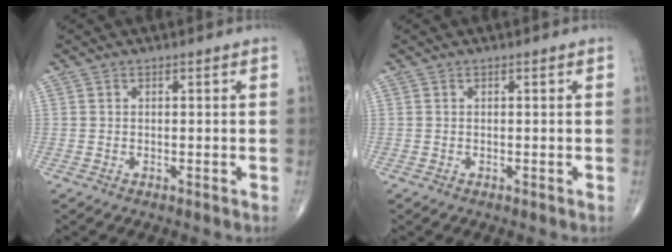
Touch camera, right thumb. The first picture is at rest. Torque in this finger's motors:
{"motor_torque": [0.00, 0.00, 0.00, 0.00, 0.00]}